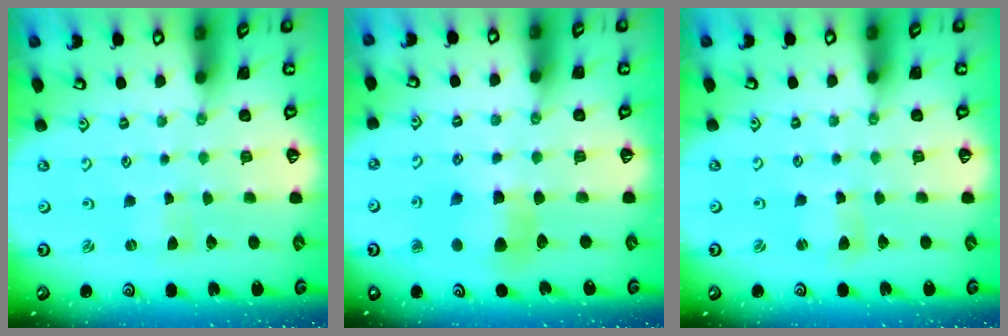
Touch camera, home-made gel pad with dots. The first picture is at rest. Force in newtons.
{"total": 7.5, "press": 7.4, "slide": 0.9}
{"total": 2.3, "press": 2.2, "slide": 0.3}